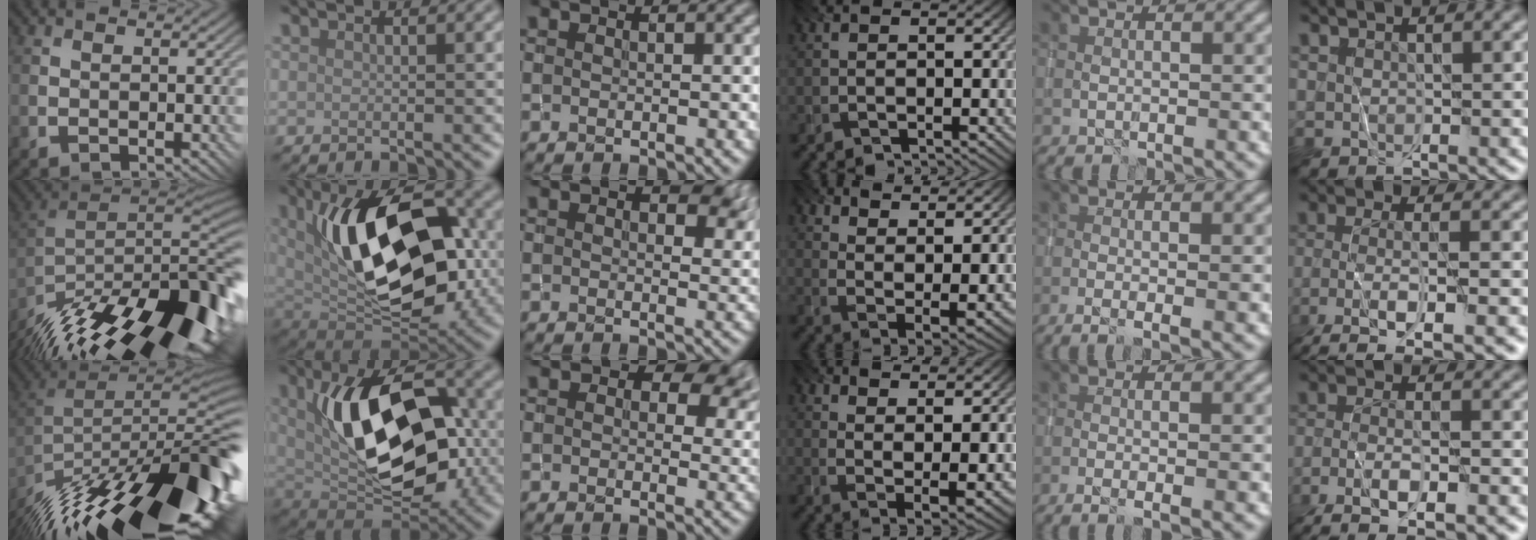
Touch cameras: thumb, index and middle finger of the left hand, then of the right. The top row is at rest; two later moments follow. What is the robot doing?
{"motion": "wrap", "object": "yarn"}